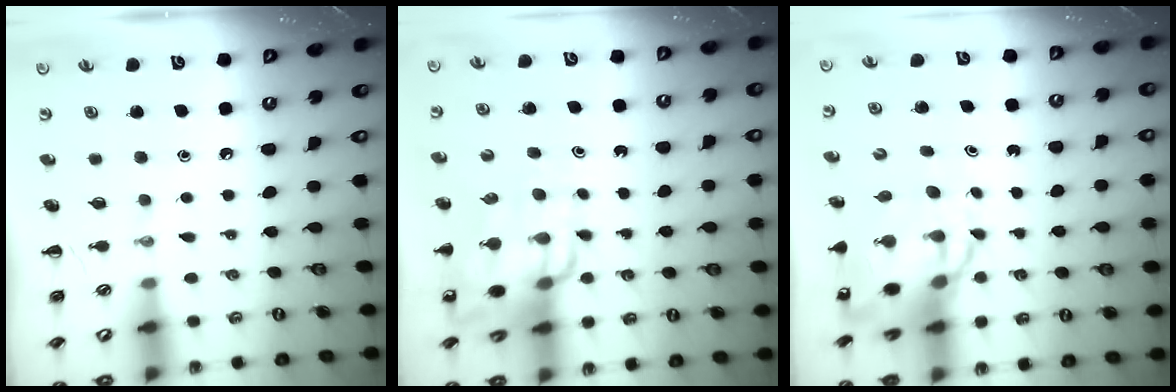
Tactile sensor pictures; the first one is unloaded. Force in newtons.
{"total": 14.7, "press": 14.2, "slide": 3.6}
{"total": 9.0, "press": 8.7, "slide": 2.3}